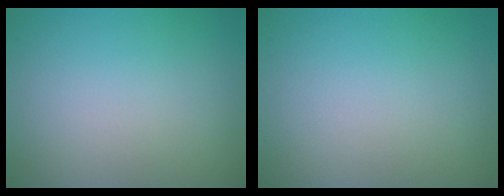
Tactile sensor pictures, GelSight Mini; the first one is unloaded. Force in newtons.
{"total": 0.0}